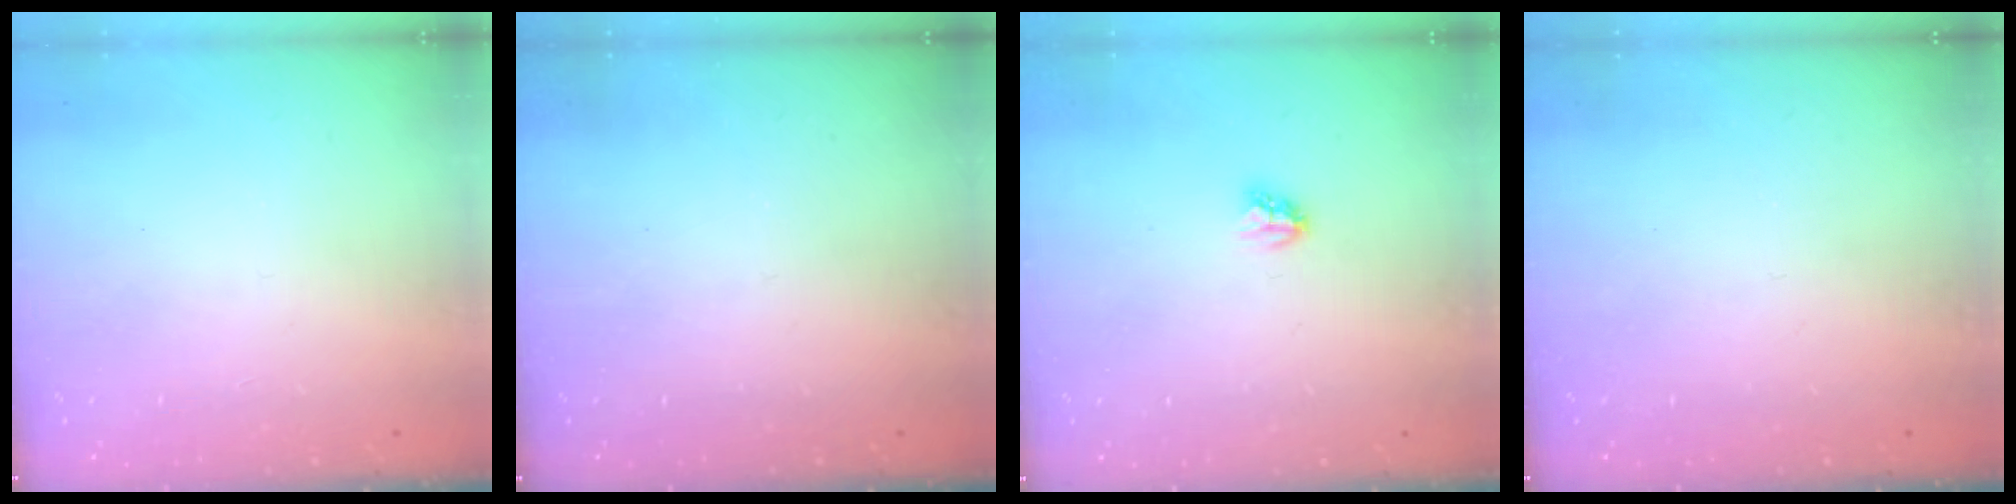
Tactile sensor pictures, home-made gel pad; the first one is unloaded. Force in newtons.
{"total": 0.0}
{"total": 2.8, "press": 2.8, "slide": 0.3}
{"total": 0.0}